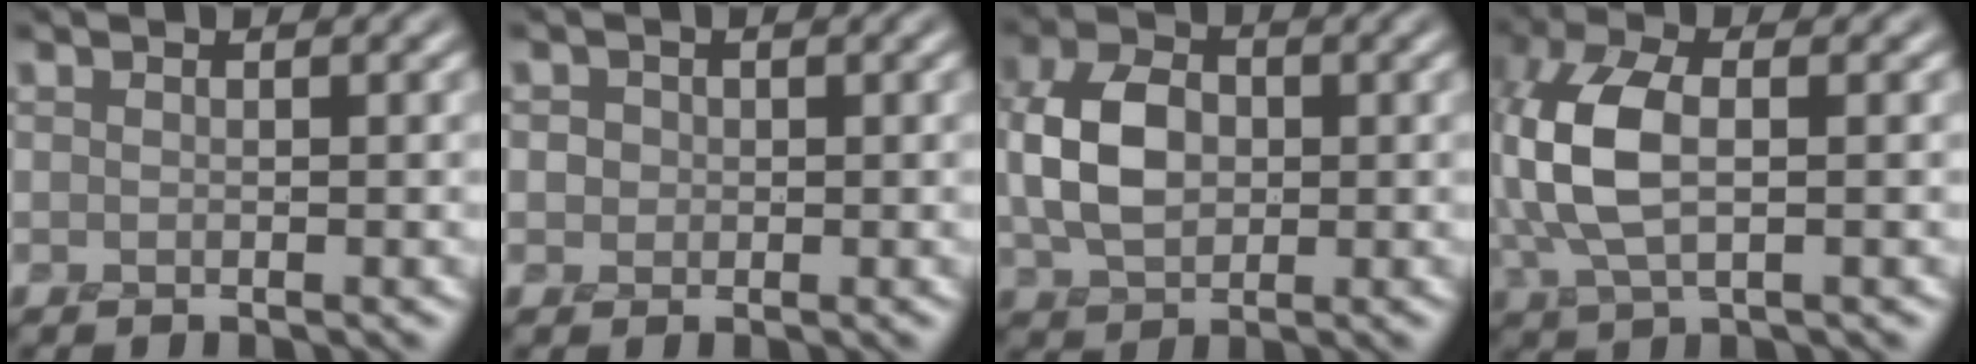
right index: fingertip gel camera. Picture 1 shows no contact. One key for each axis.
{"total": 1.1, "fx": -0.2, "fy": 1.1, "fz": 0.2, "tx": 0.002, "ty": -0.002, "tz": -0.001}
{"total": 5.1, "fx": 0.0, "fy": 3.6, "fz": 3.6, "tx": -0.080, "ty": 0.001, "tz": -0.002}
{"total": 6.4, "fx": 0.1, "fy": 3.1, "fz": 5.6, "tx": -0.137, "ty": 0.007, "tz": -0.004}